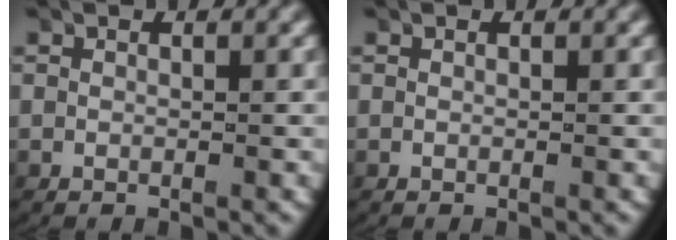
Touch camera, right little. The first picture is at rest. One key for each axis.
{"total": 0.0}